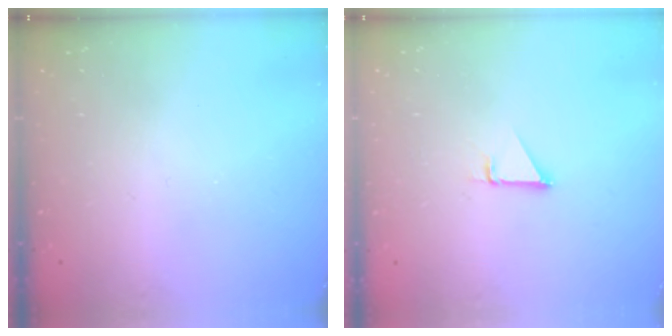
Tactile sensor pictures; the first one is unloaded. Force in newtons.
{"total": 0.9, "press": 0.9, "slide": 0.1}